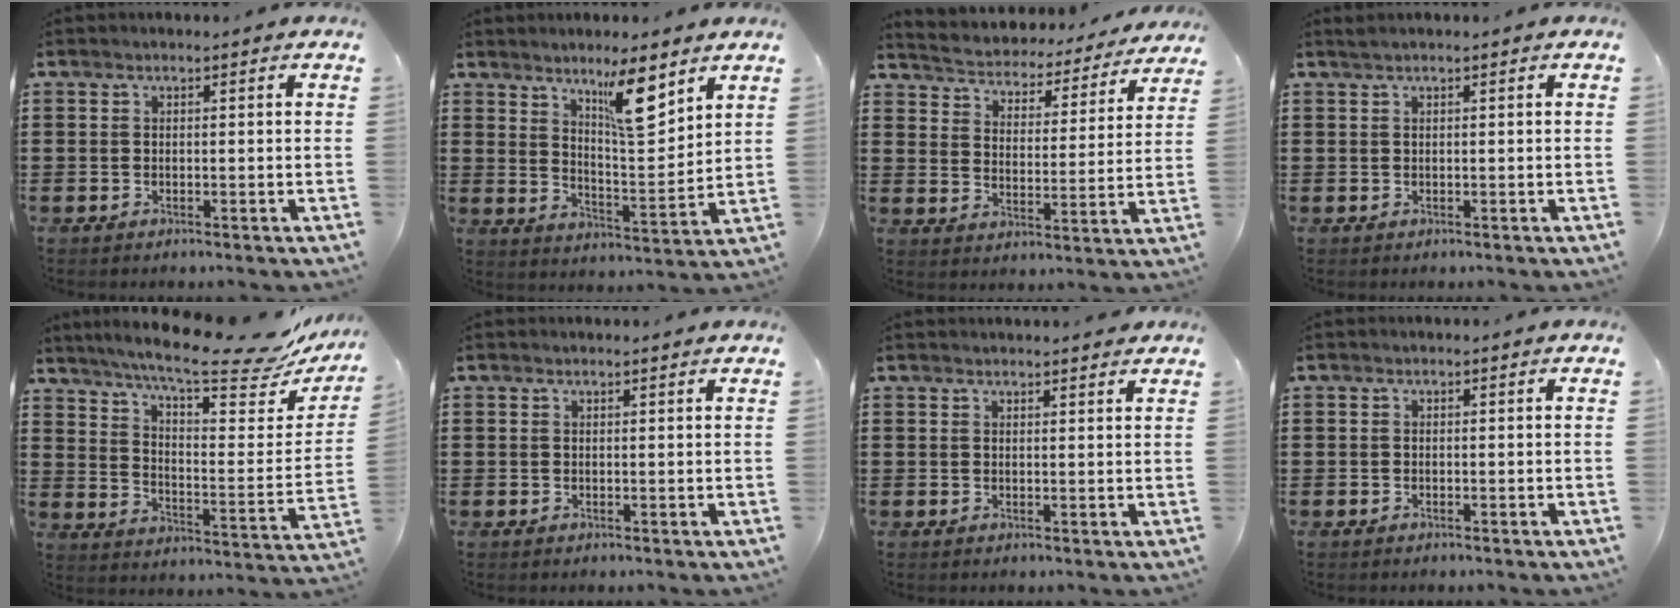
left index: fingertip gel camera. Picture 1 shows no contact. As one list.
[{"total": 9.6, "force": [6.9, 2.2, 6.4], "torque": [-0.100, -0.029, 0.113]}, {"total": 3.3, "force": [3.3, 0.3, -0.1], "torque": [-0.022, -0.032, 0.046]}, {"total": 0.8, "force": [0.5, -0.1, 0.5], "torque": [-0.009, 0.000, 0.010]}, {"total": 11.5, "force": [9.7, 0.4, 6.2], "torque": [-0.132, -0.066, 0.158]}, {"total": 0.8, "force": [0.7, 0.0, 0.3], "torque": [-0.008, -0.001, 0.014]}, {"total": 1.5, "force": [1.5, 0.1, 0.2], "torque": [-0.008, 0.001, 0.029]}, {"total": 0.0}]